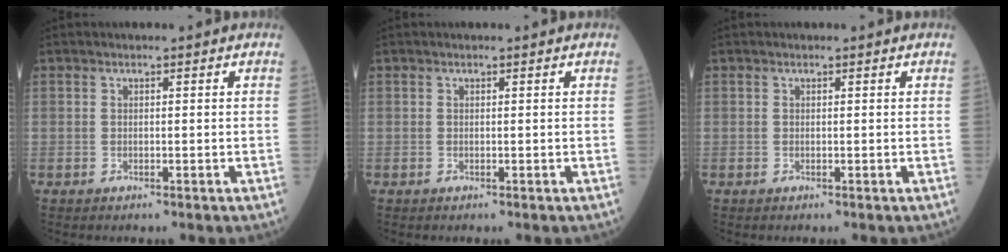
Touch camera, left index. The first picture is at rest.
{"total": 0.0}
{"total": 0.0}